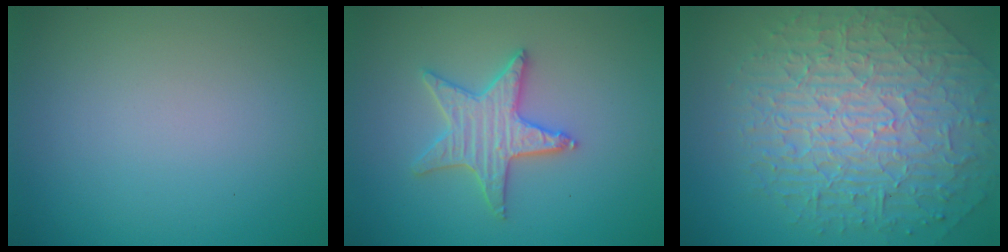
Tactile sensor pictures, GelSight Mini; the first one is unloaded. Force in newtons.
{"total": 3.5, "press": 3.4, "slide": 0.8}
{"total": 10.2, "press": 6.7, "slide": 7.6}